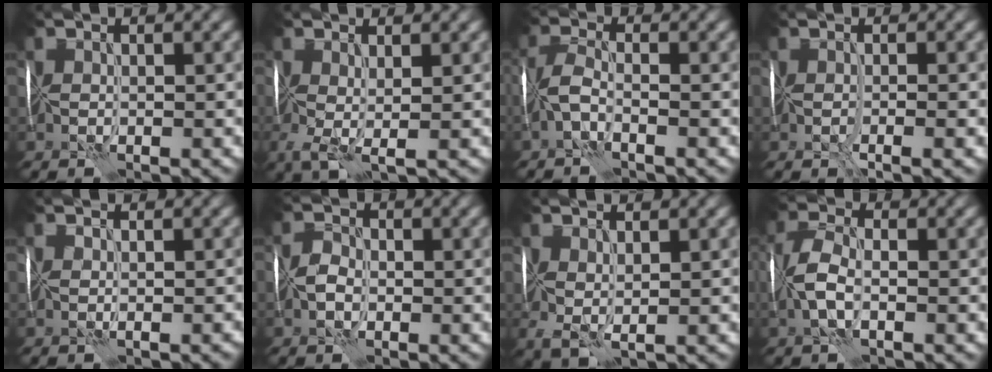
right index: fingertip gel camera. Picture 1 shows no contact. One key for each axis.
{"total": 3.2, "fx": -0.4, "fy": 1.1, "fz": 3.0, "tx": -0.062, "ty": -0.008, "tz": -0.008}
{"total": 2.6, "fx": -1.4, "fy": 0.8, "fz": 2.1, "tx": -0.052, "ty": 0.005, "tz": -0.039}
{"total": 3.1, "fx": -1.2, "fy": 0.7, "fz": 2.8, "tx": -0.045, "ty": -0.009, "tz": -0.017}
{"total": 0.9, "fx": -0.6, "fy": 0.1, "fz": 0.7, "tx": -0.008, "ty": -0.004, "tz": -0.009}
{"total": 1.8, "fx": -0.7, "fy": 1.2, "fz": 1.1, "tx": -0.020, "ty": 0.004, "tz": -0.020}
{"total": 2.0, "fx": 0.5, "fy": 0.6, "fz": 1.8, "tx": -0.044, "ty": -0.003, "tz": 0.010}
{"total": 3.7, "fx": -1.0, "fy": 1.6, "fz": 3.2, "tx": -0.079, "ty": 0.005, "tz": -0.029}